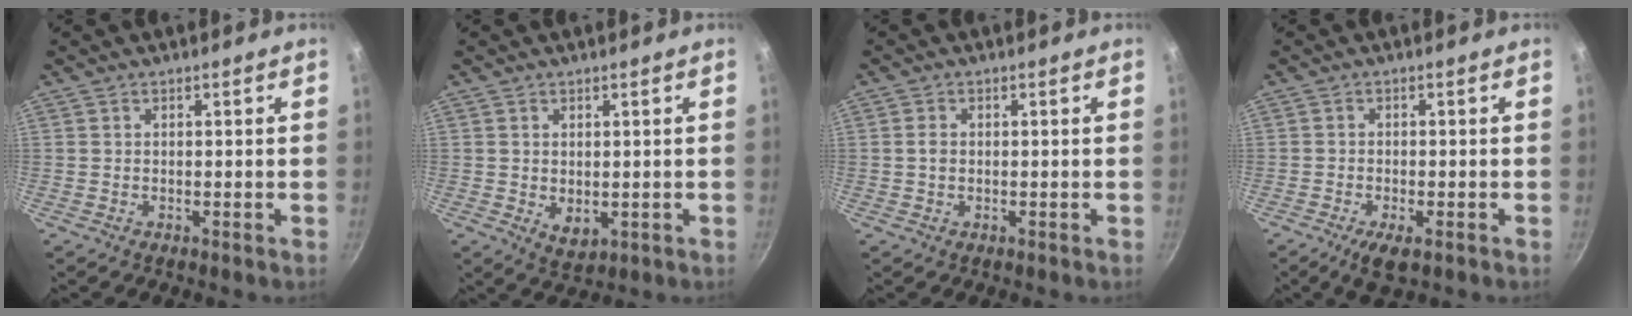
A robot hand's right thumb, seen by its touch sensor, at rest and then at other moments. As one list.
[{"total": 3.8, "force": [0.1, 2.6, 2.8], "torque": [-0.042, -0.015, 0.008]}, {"total": 1.8, "force": [0.0, 1.4, 1.2], "torque": [-0.020, 0.003, -0.001]}, {"total": 4.5, "force": [-2.3, 1.5, 3.5], "torque": [-0.065, 0.005, -0.039]}]